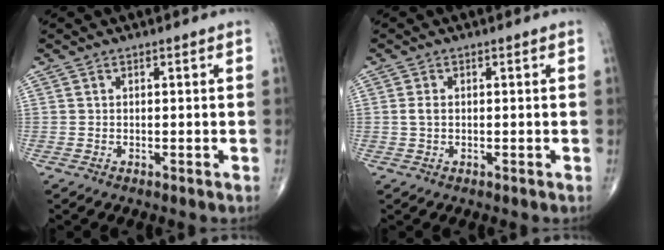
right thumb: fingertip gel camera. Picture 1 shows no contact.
{"total": 1.4, "force": [0.0, 0.9, 1.1], "torque": [-0.025, 0.002, 0.000]}